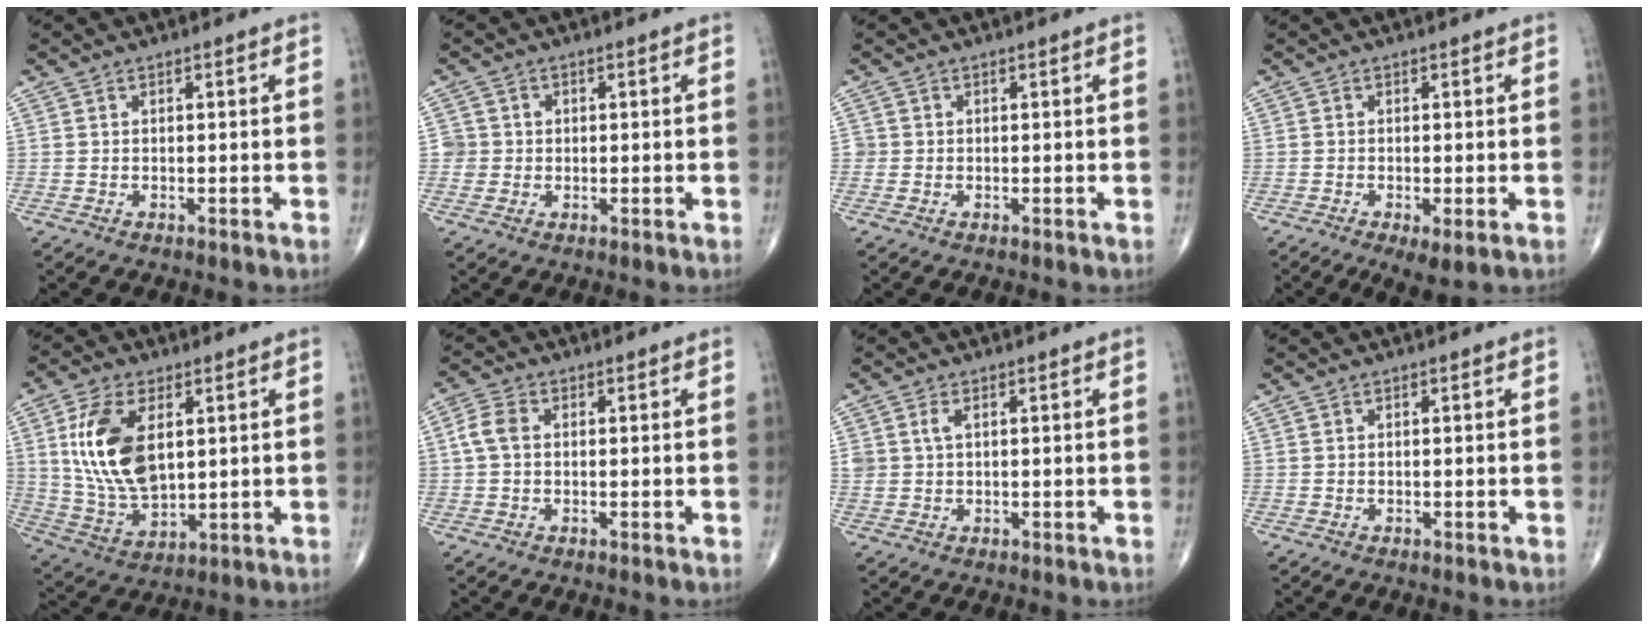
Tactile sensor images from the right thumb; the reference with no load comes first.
{"total": 2.9, "force": [0.1, 2.9, 0.1], "torque": [0.022, 0.007, 0.000]}
{"total": 1.1, "force": [-0.2, 1.0, 0.1], "torque": [0.007, 0.005, -0.005]}
{"total": 4.5, "force": [-1.8, 1.4, 3.9], "torque": [-0.072, -0.012, -0.030]}
{"total": 15.3, "force": [3.6, 8.4, 12.3], "torque": [-0.235, -0.014, 0.079]}
{"total": 4.0, "force": [0.4, 2.8, 2.8], "torque": [-0.063, 0.012, 0.002]}
{"total": 2.2, "force": [0.7, 1.4, 1.6], "torque": [-0.036, 0.003, 0.018]}
{"total": 0.0}